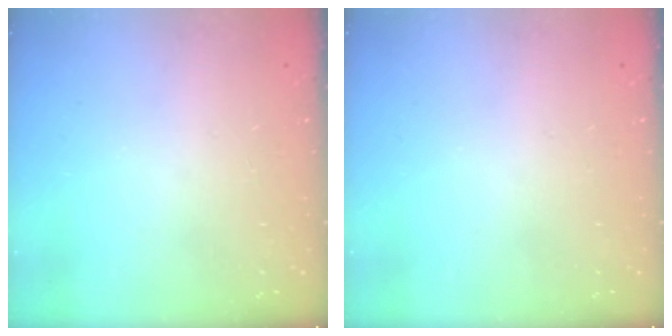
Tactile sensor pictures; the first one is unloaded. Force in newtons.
{"total": 0.0}